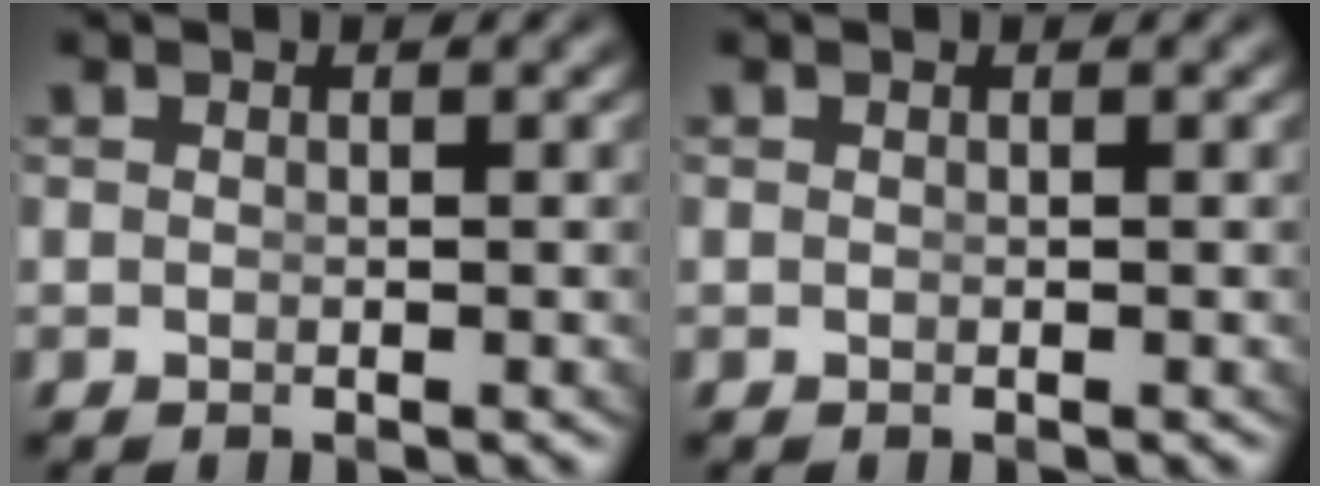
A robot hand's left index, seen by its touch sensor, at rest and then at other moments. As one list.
[{"total": 0.0}]